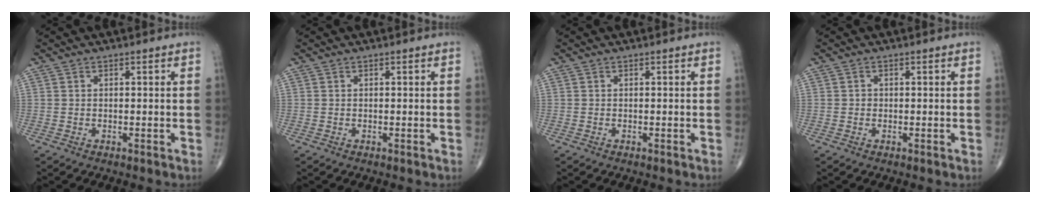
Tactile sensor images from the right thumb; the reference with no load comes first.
{"total": 0.0}
{"total": 0.0}
{"total": 0.6, "force": [-0.1, 0.6, 0.2], "torque": [0.002, 0.003, -0.002]}